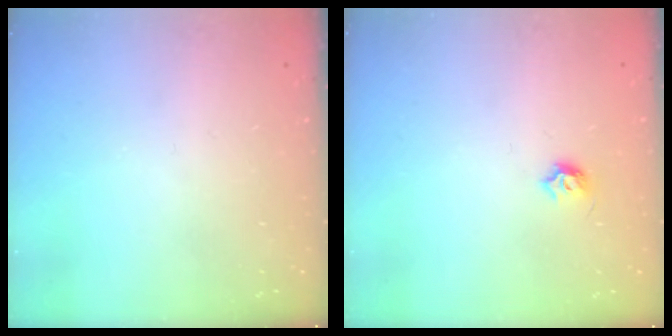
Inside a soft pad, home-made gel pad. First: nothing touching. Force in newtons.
{"total": 4.5, "press": 4.3, "slide": 1.0}